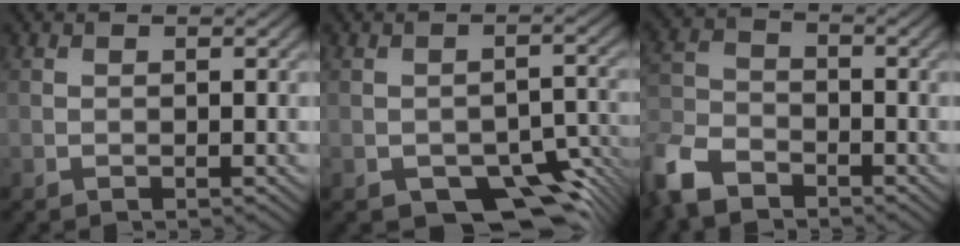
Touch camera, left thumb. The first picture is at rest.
{"total": 9.1, "force": [-5.9, 4.3, 5.4], "torque": [-0.073, -0.002, -0.086]}
{"total": 7.7, "force": [-5.8, 3.9, 3.3], "torque": [-0.083, -0.016, -0.132]}